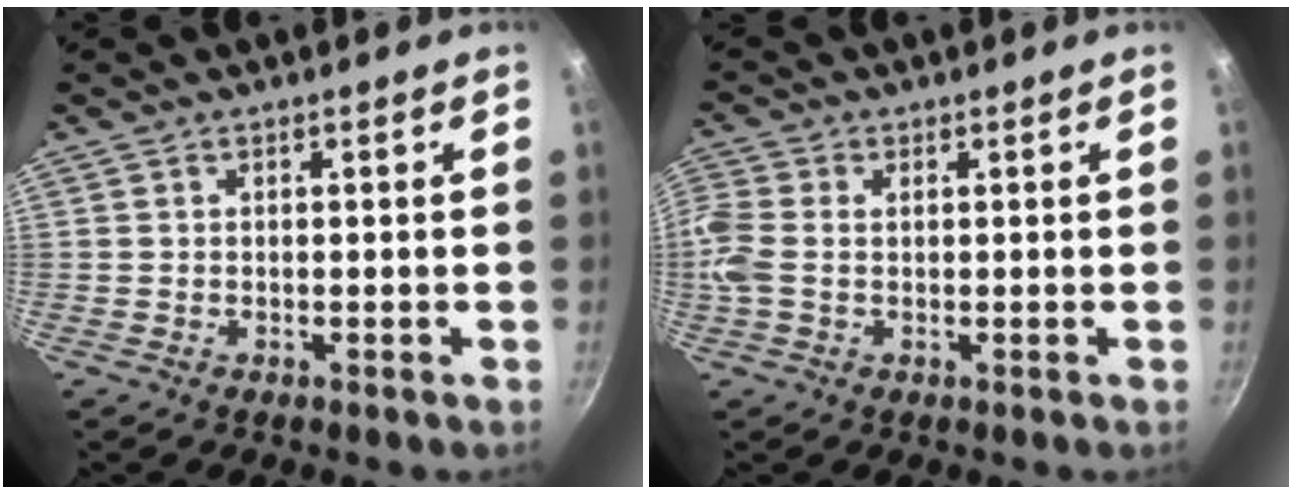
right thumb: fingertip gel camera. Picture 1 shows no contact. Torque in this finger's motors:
{"motor_torque": [0.01, 0.19, 0.68, 0.14, 0.19]}